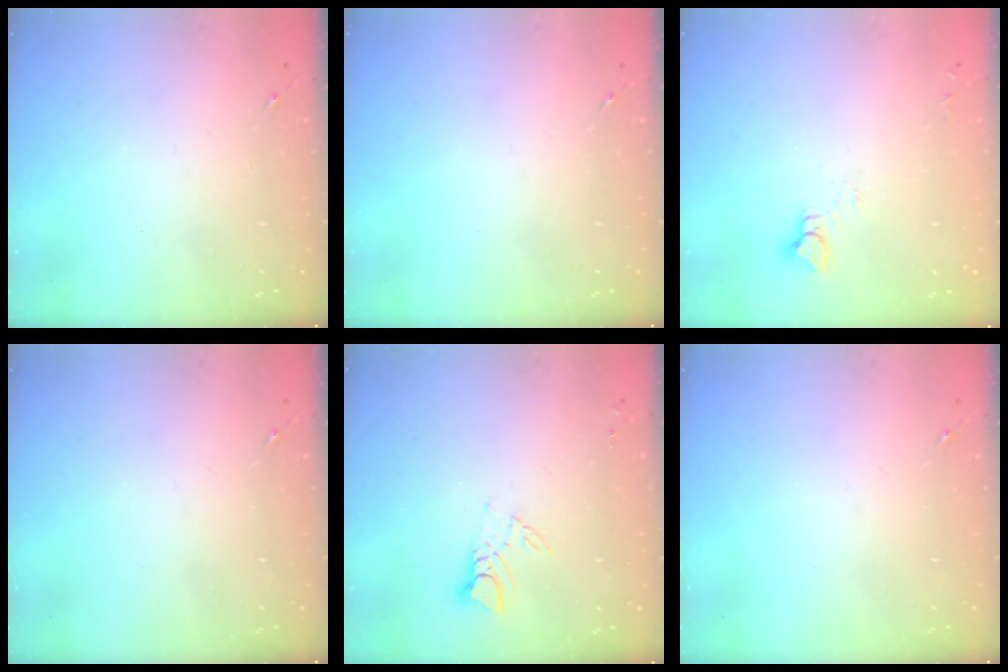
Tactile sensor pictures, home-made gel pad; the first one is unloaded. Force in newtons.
{"total": 0.0}
{"total": 3.1, "press": 3.1, "slide": 0.2}
{"total": 0.0}
{"total": 3.9, "press": 3.9, "slide": 0.2}
{"total": 0.0}